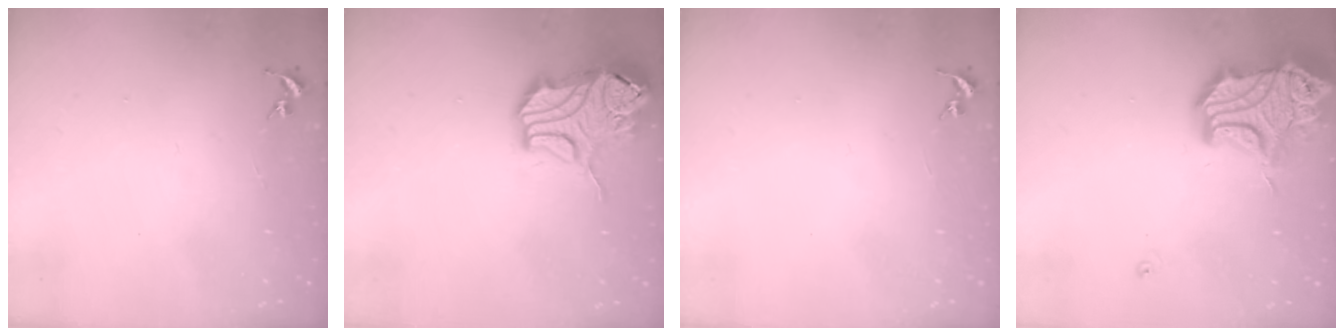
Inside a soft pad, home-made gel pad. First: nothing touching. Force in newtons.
{"total": 15.7, "press": 15.6, "slide": 2.3}
{"total": 0.0}
{"total": 19.6, "press": 19.4, "slide": 2.5}